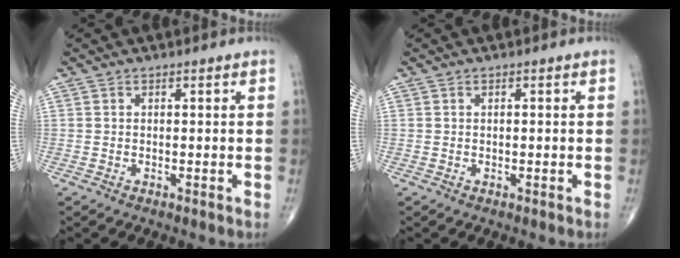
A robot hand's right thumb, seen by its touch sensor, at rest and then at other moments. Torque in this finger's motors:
{"motor_torque": [-0.11, -0.11, 0.08, 0.11, 0.03]}